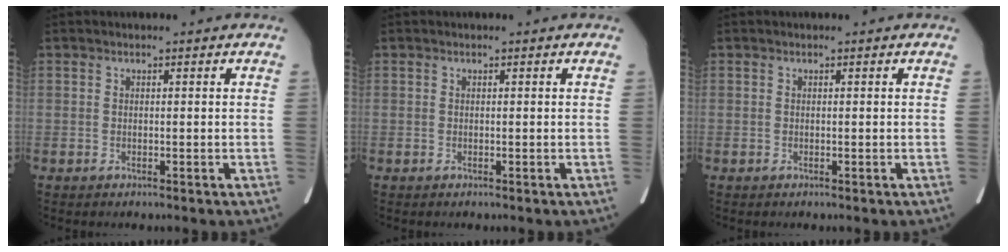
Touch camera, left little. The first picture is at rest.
{"total": 0.0}
{"total": 0.0}